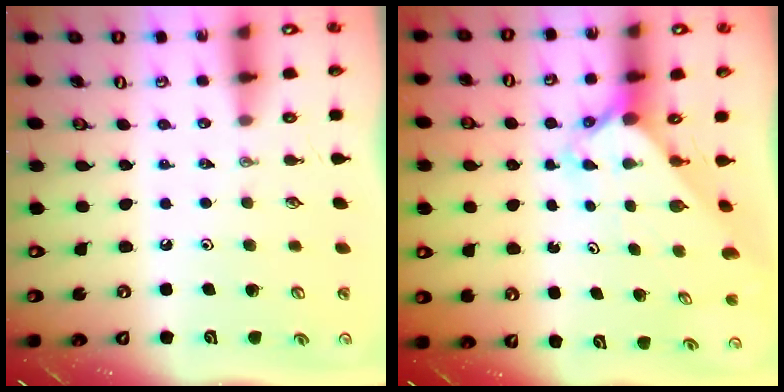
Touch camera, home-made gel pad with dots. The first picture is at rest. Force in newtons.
{"total": 2.6, "press": 2.6, "slide": 0.2}